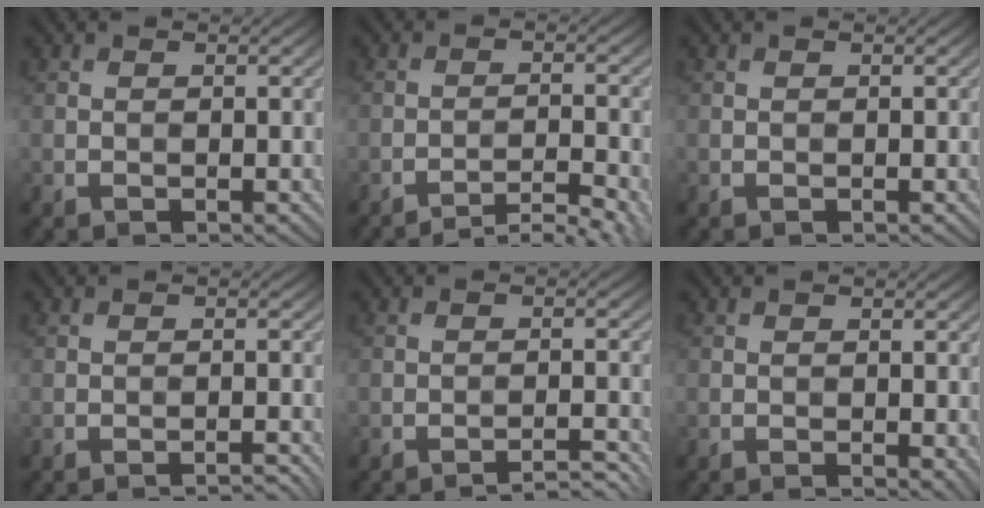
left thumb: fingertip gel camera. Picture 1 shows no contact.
{"total": 6.6, "force": [-5.6, 1.1, 3.3], "torque": [-0.051, 0.013, -0.075]}
{"total": 0.0}
{"total": 1.3, "force": [-1.1, 0.1, 0.6], "torque": [-0.001, 0.005, -0.022]}
{"total": 3.3, "force": [-2.9, 0.1, 1.5], "torque": [-0.019, 0.014, -0.050]}
{"total": 1.1, "force": [-0.3, 0.4, 1.0], "torque": [-0.015, -0.007, -0.004]}